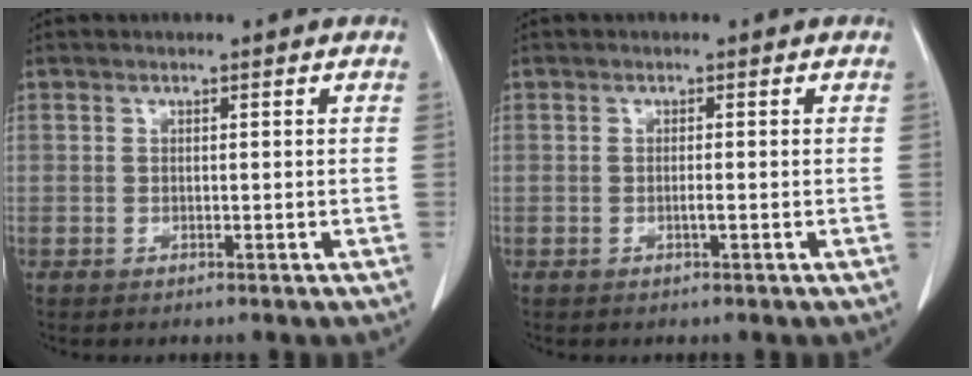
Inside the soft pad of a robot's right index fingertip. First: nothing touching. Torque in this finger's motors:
{"motor_torque": [0.11, -0.11, 0.17, 0.04]}